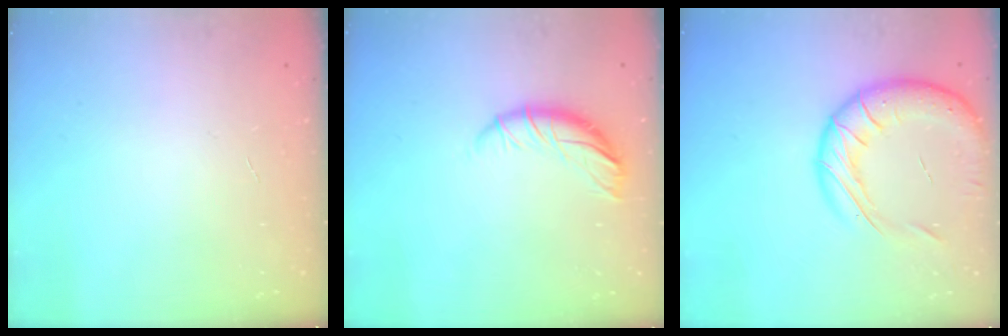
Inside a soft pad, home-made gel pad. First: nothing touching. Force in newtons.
{"total": 10.4, "press": 10.3, "slide": 1.5}
{"total": 19.8, "press": 19.6, "slide": 3.1}